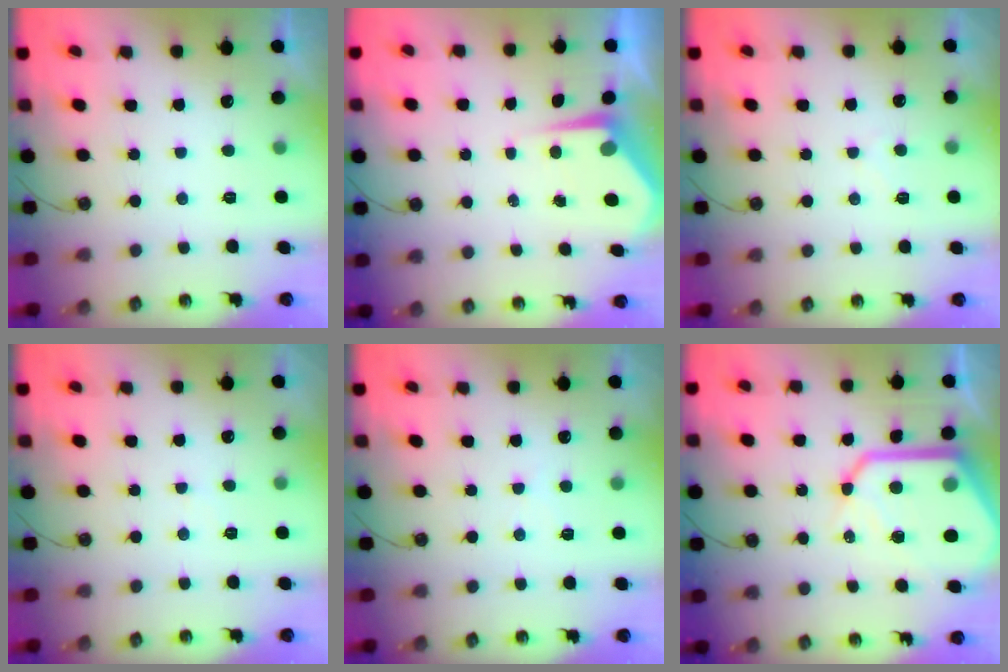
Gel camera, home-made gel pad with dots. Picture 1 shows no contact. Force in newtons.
{"total": 4.8, "press": 4.8, "slide": 0.4}
{"total": 4.2, "press": 4.2, "slide": 0.4}
{"total": 3.2, "press": 3.1, "slide": 0.5}
{"total": 4.6, "press": 4.6, "slide": 0.6}
{"total": 20.8, "press": 20.6, "slide": 2.3}